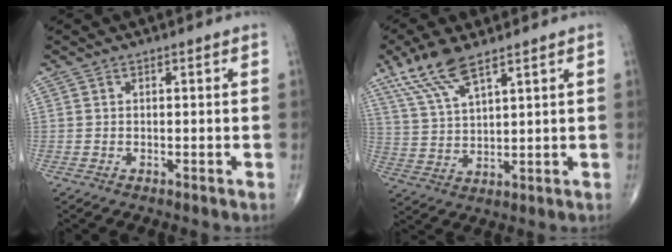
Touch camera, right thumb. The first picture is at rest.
{"total": 9.9, "force": [6.6, 2.8, 6.9], "torque": [-0.143, -0.017, 0.138]}